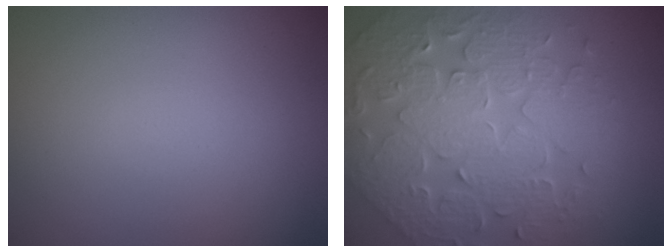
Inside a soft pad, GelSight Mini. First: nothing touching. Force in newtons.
{"total": 9.5, "press": 6.7, "slide": 6.6}